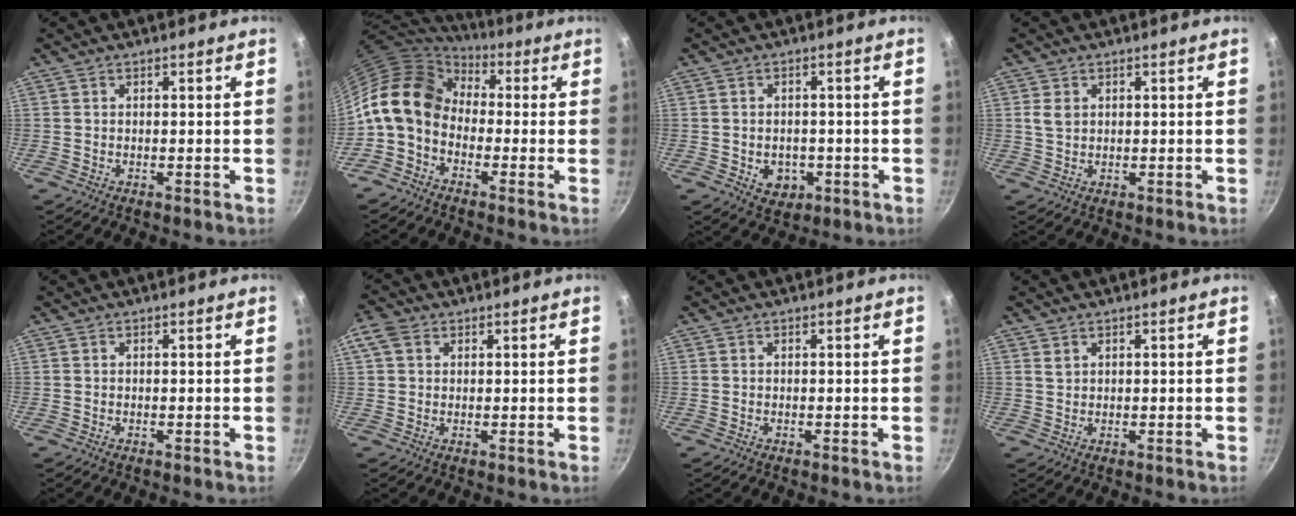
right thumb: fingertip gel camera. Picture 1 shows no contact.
{"total": 13.4, "force": [-0.1, 10.2, 8.7], "torque": [-0.134, 0.037, -0.026]}
{"total": 5.5, "force": [-1.5, 4.4, 3.0], "torque": [-0.028, 0.008, -0.008]}
{"total": 2.7, "force": [0.8, 2.0, 1.6], "torque": [-0.027, -0.001, 0.016]}
{"total": 0.0}
{"total": 4.1, "force": [1.5, 3.0, 2.3], "torque": [-0.043, 0.006, 0.023]}
{"total": 0.0}
{"total": 1.2, "force": [0.8, 0.7, 0.5], "torque": [-0.007, -0.001, 0.016]}